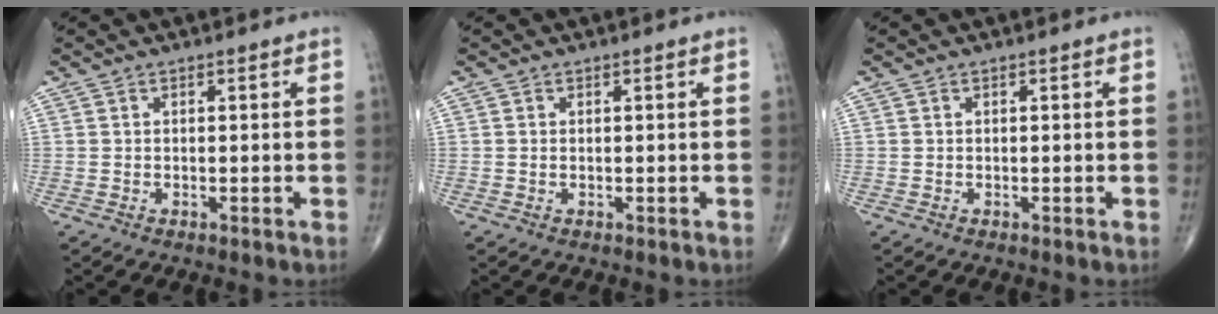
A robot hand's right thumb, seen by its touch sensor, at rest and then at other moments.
{"total": 0.0}
{"total": 0.0}